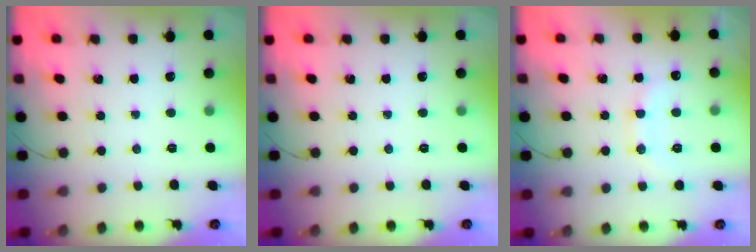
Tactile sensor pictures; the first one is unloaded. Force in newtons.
{"total": 0.0}
{"total": 10.8, "press": 10.7, "slide": 1.0}